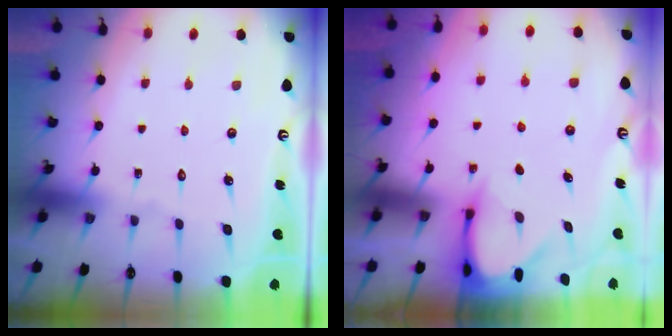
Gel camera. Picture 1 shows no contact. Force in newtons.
{"total": 3.6, "press": 3.6, "slide": 0.3}